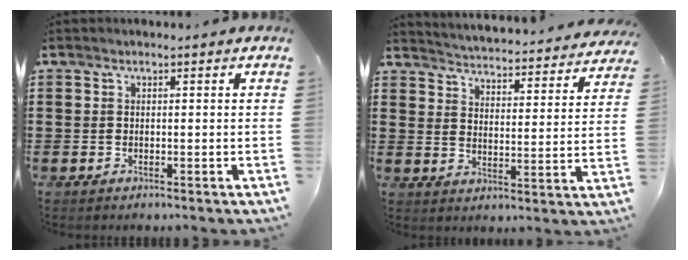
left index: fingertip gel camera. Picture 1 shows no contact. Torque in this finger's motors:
{"motor_torque": [2.14, 0.00, 1.05, 0.15]}